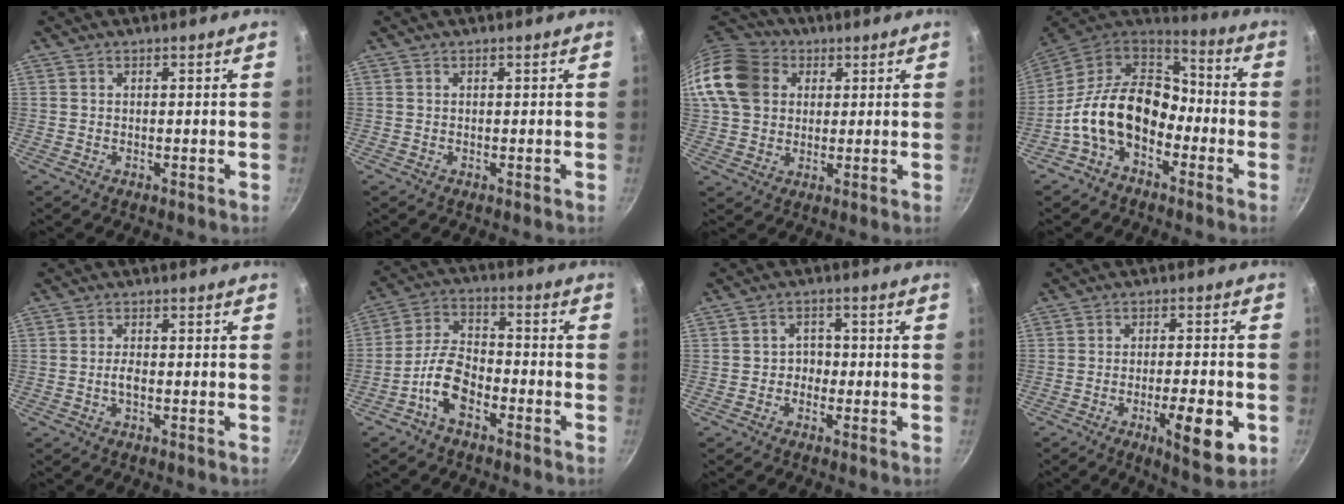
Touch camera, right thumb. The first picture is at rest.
{"total": 0.0}
{"total": 16.4, "force": [4.4, 13.3, 8.6], "torque": [-0.168, 0.020, 0.073]}
{"total": 17.4, "force": [-4.8, 11.8, 11.9], "torque": [-0.175, 0.060, -0.107]}
{"total": 1.9, "force": [-0.5, 0.8, 1.6], "torque": [-0.033, 0.009, -0.012]}
{"total": 9.2, "force": [-4.7, 4.8, 6.2], "torque": [-0.111, 0.044, -0.099]}
{"total": 2.9, "force": [-1.0, 2.4, 1.2], "torque": [0.007, 0.013, -0.020]}
{"total": 10.8, "force": [-3.7, 3.1, 9.6], "torque": [-0.128, 0.008, -0.050]}